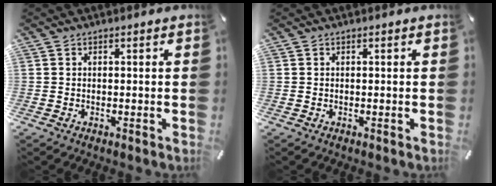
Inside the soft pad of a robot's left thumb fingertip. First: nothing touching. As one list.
[{"total": 0.0}]